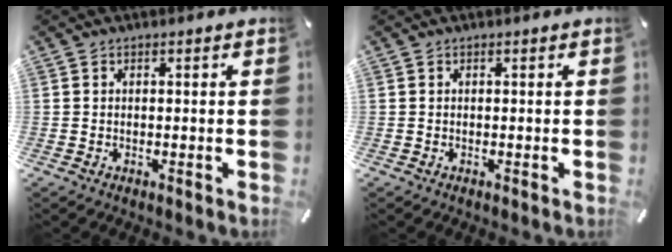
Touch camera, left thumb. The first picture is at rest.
{"total": 0.0}